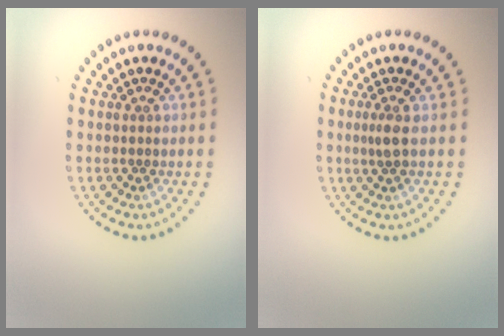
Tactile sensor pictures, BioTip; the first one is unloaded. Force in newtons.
{"total": 1.5, "press": 1.1, "slide": 0.9}